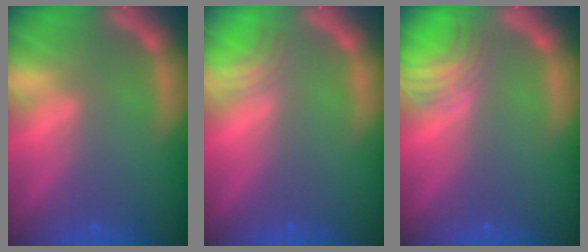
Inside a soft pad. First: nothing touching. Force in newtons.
{"total": 2.0}
{"total": 3.9}